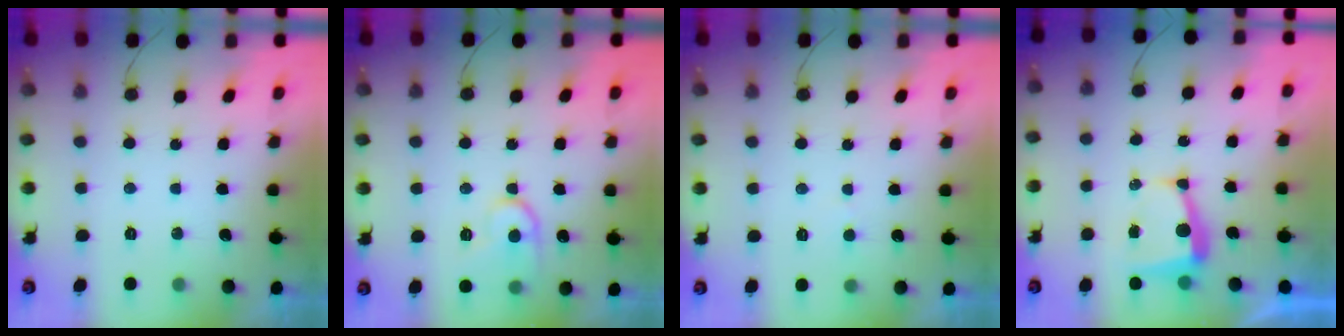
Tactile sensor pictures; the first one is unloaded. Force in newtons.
{"total": 11.5, "press": 11.4, "slide": 0.9}
{"total": 2.4, "press": 2.4, "slide": 0.2}
{"total": 5.8, "press": 5.8, "slide": 0.4}